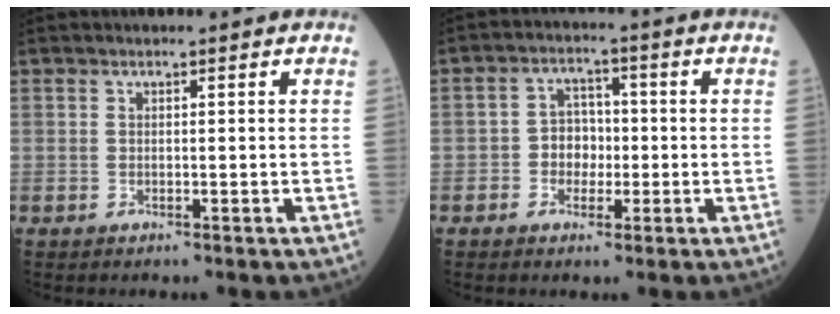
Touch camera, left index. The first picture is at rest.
{"total": 5.2, "force": [-1.4, 4.1, 2.9], "torque": [-0.056, 0.015, -0.026]}